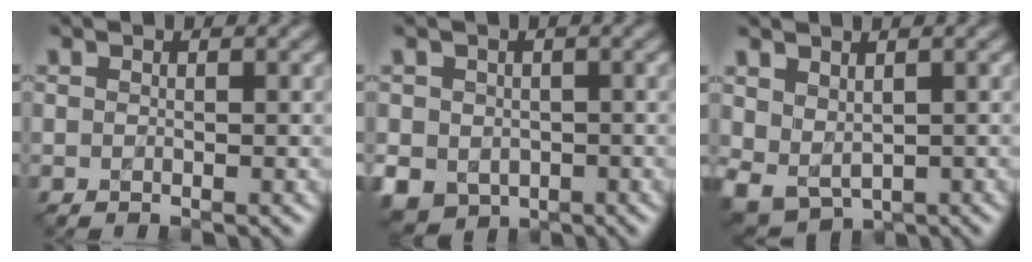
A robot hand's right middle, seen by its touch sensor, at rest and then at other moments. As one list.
[{"total": 5.2, "force": [-1.4, 4.5, 2.3], "torque": [-0.050, -0.016, -0.024]}, {"total": 3.1, "force": [1.0, 2.2, 1.9], "torque": [-0.045, -0.012, 0.026]}]